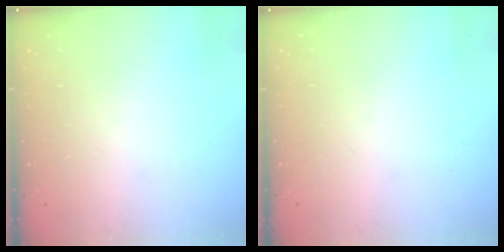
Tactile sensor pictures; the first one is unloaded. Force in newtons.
{"total": 0.0}